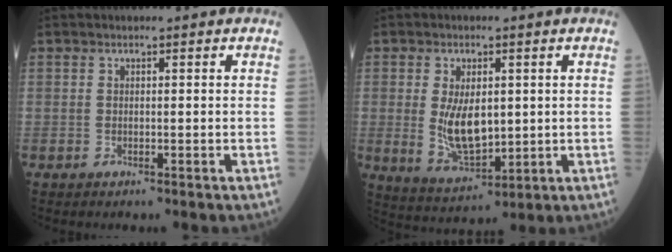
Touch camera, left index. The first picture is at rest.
{"total": 8.0, "force": [0.6, 3.8, 7.1], "torque": [-0.142, -0.009, 0.023]}